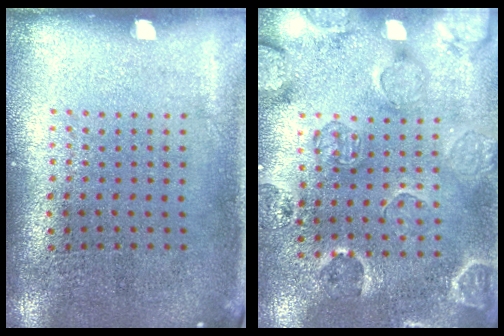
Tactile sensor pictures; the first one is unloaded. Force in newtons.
{"total": 2.5, "press": 2.1, "slide": 1.4}